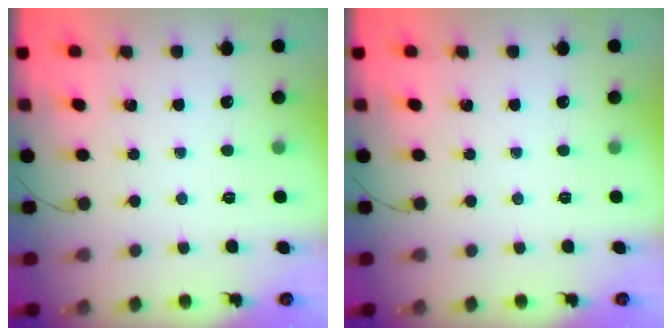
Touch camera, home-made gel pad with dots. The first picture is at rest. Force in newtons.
{"total": 0.0}